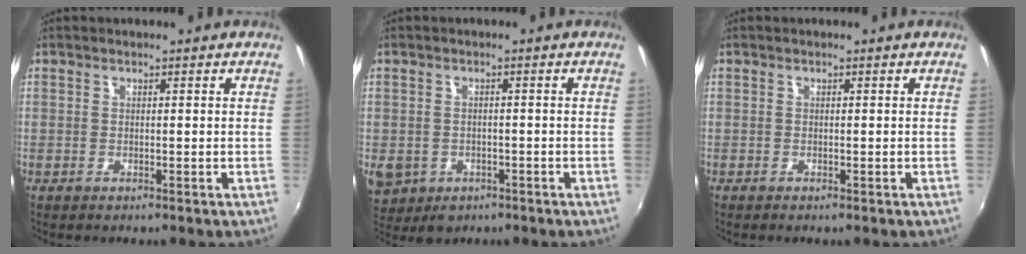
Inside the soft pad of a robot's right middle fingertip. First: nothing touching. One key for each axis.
{"total": 7.5, "fx": -2.5, "fy": 6.2, "fz": 3.2, "tx": -0.085, "ty": -0.016, "tz": -0.033}
{"total": 0.0}